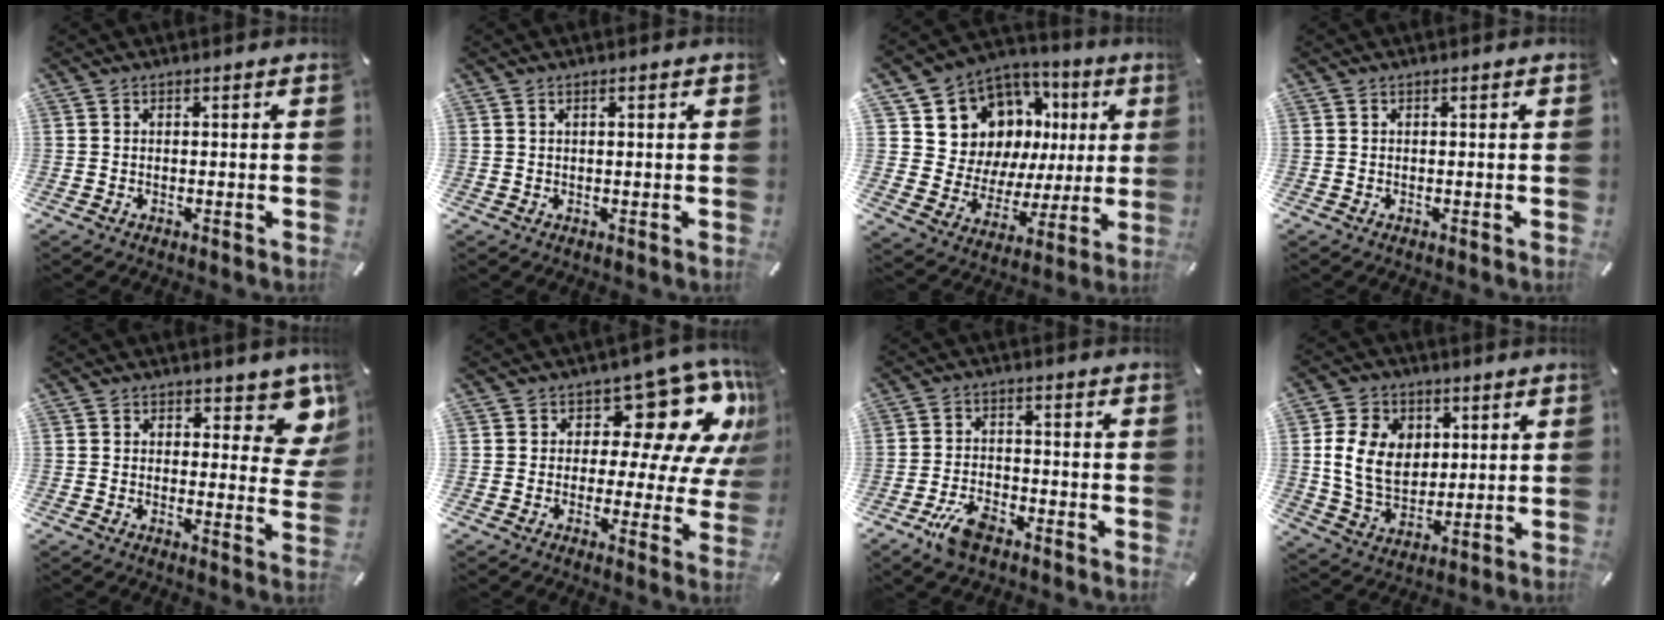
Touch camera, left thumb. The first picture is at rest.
{"total": 1.0, "force": [0.3, 0.2, 0.9], "torque": [-0.017, 0.001, 0.004]}
{"total": 12.2, "force": [6.4, 9.9, 2.8], "torque": [-0.064, -0.068, 0.136]}
{"total": 0.0}
{"total": 9.5, "force": [6.3, 4.6, 5.4], "torque": [-0.040, -0.048, 0.107]}
{"total": 16.6, "force": [8.3, 8.8, 11.4], "torque": [-0.148, -0.064, 0.136]}
{"total": 7.1, "force": [-4.5, 3.4, 4.4], "torque": [-0.089, 0.020, -0.082]}
{"total": 12.1, "force": [2.2, 9.8, 6.8], "torque": [-0.150, 0.011, 0.040]}